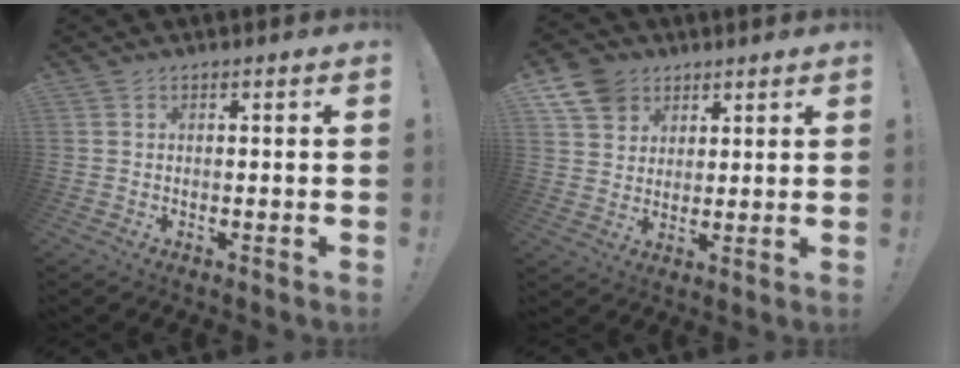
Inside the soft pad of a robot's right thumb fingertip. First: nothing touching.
{"total": 9.7, "force": [5.6, 7.4, 2.9], "torque": [-0.049, -0.030, 0.111]}